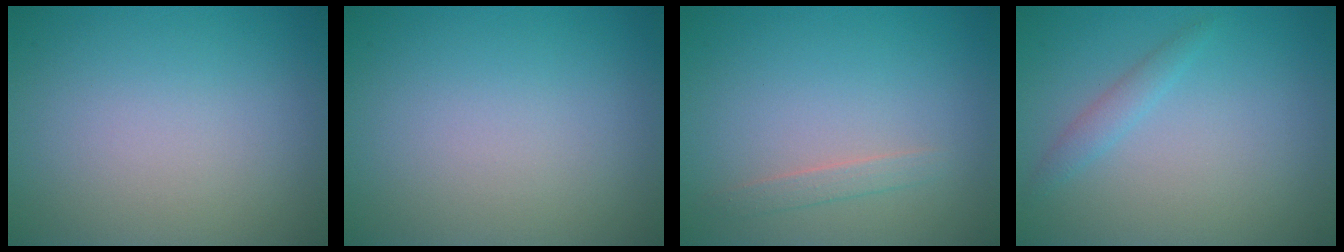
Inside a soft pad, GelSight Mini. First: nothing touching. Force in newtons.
{"total": 0.0}
{"total": 1.1, "press": 1.1, "slide": 0.1}
{"total": 1.3, "press": 1.3, "slide": 0.0}